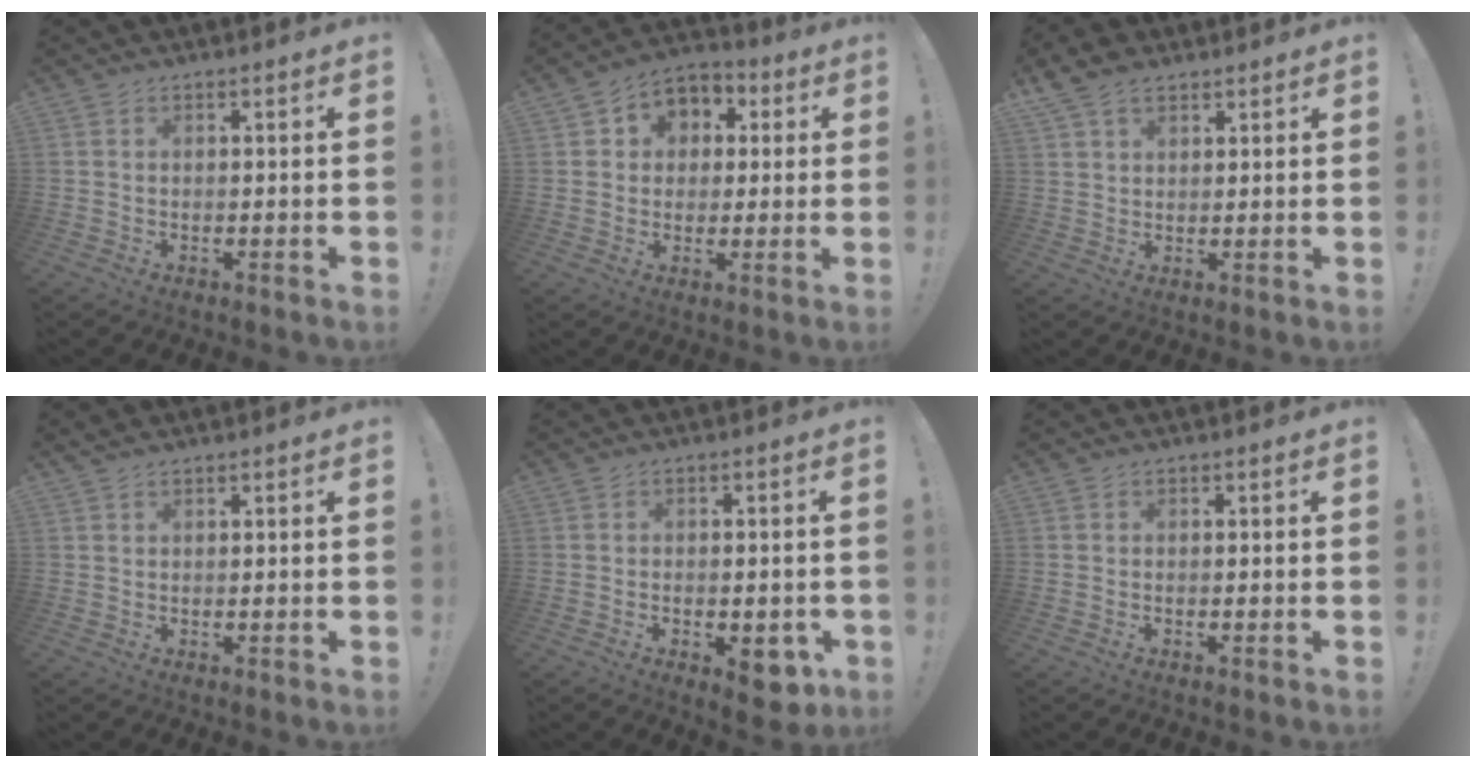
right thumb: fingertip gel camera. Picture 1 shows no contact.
{"total": 7.2, "force": [1.2, 6.7, 2.3], "torque": [-0.031, -0.002, 0.027]}
{"total": 6.6, "force": [4.5, 3.8, 3.0], "torque": [-0.054, -0.011, 0.088]}
{"total": 1.1, "force": [1.0, 0.4, 0.3], "torque": [-0.001, -0.003, 0.018]}
{"total": 6.5, "force": [-2.3, 3.5, 5.0], "torque": [-0.042, 0.005, -0.030]}
{"total": 0.0}